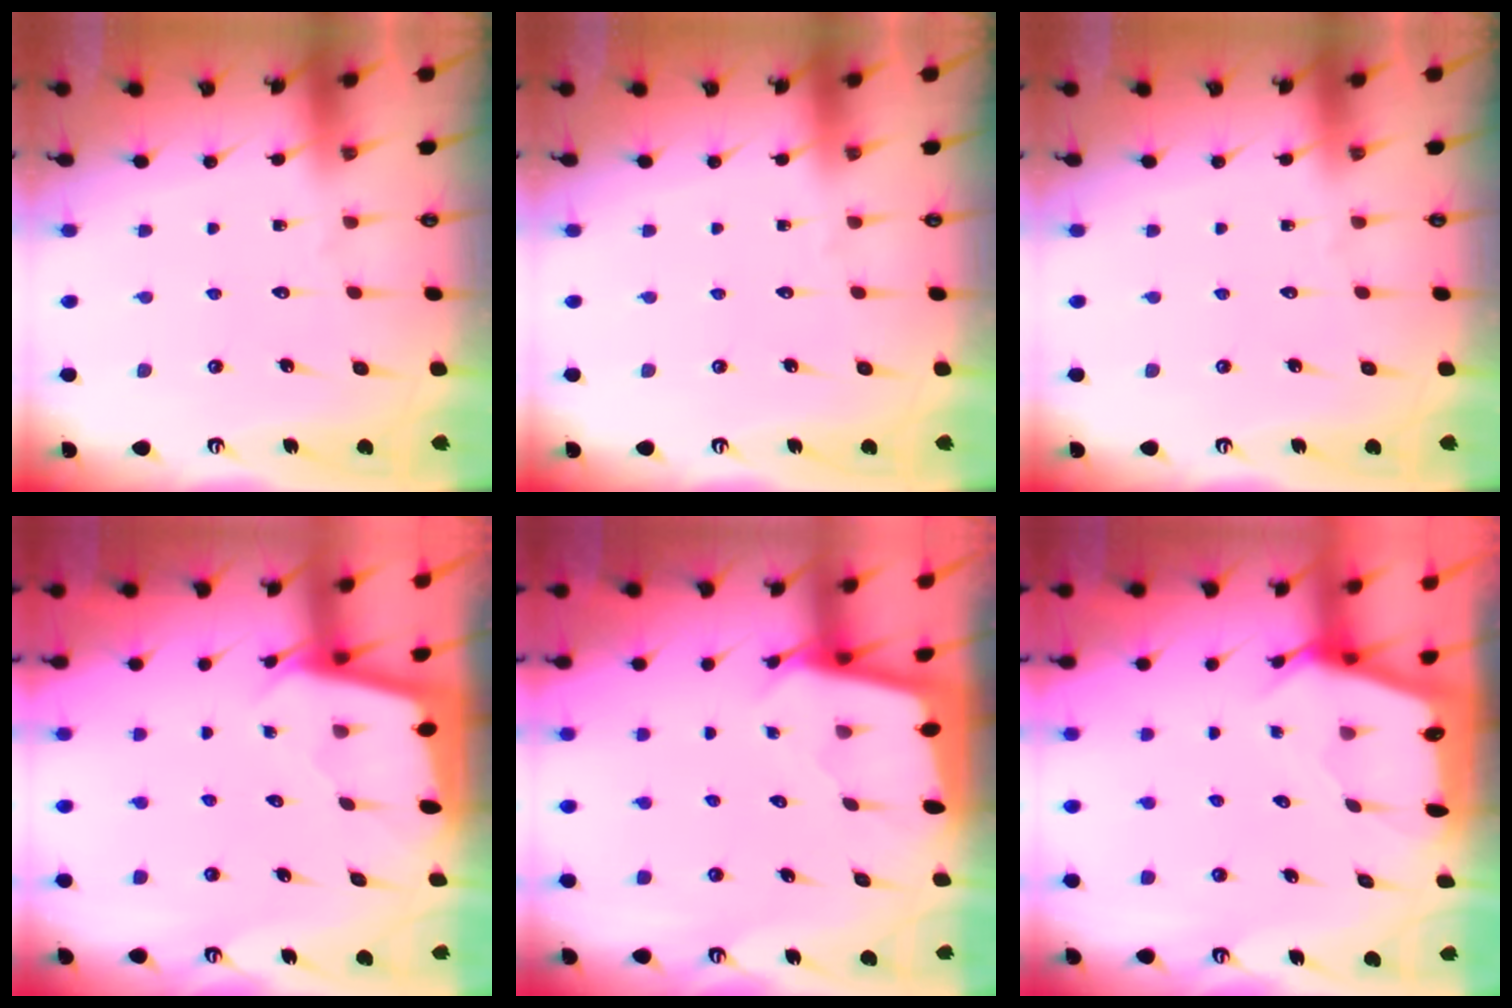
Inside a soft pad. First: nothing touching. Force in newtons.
{"total": 0.0}
{"total": 0.0}
{"total": 1.8, "press": 1.7, "slide": 0.1}
{"total": 2.5, "press": 2.5, "slide": 0.1}
{"total": 2.4, "press": 2.4, "slide": 0.2}